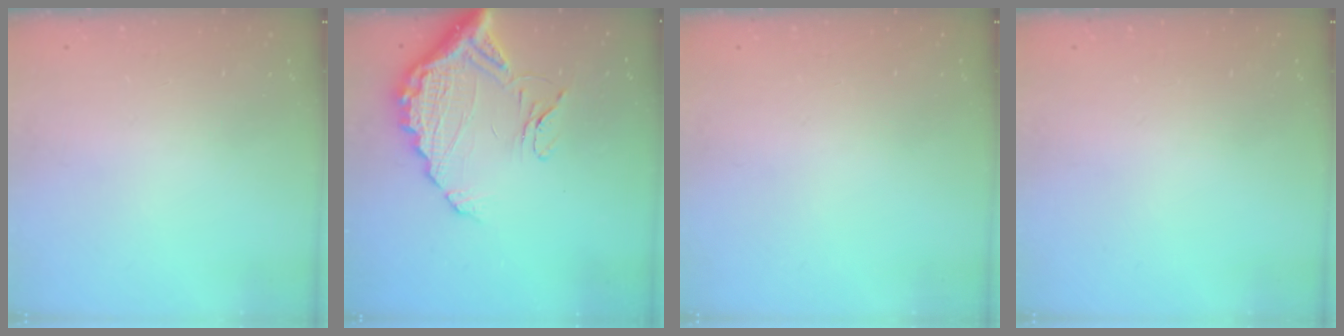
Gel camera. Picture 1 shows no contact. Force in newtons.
{"total": 15.0, "press": 15.0, "slide": 1.2}
{"total": 0.0}
{"total": 0.0}